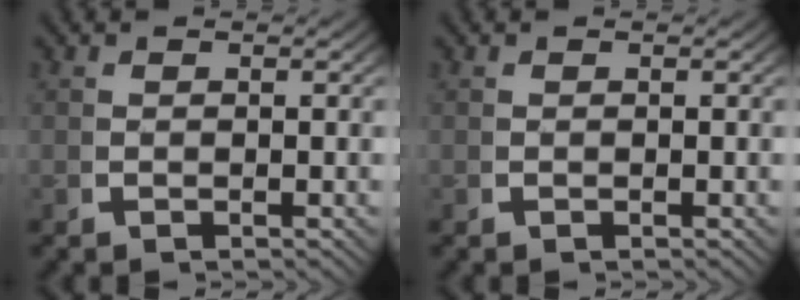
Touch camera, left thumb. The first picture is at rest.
{"total": 0.0}